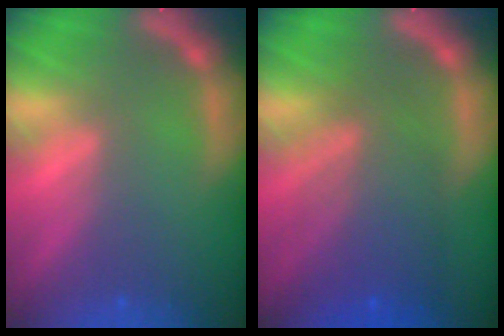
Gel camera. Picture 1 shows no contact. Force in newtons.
{"total": 7.1}